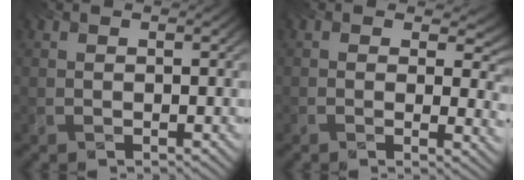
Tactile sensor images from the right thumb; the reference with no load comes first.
{"total": 7.9, "force": [4.8, 3.8, 5.1], "torque": [-0.090, 0.003, 0.068]}